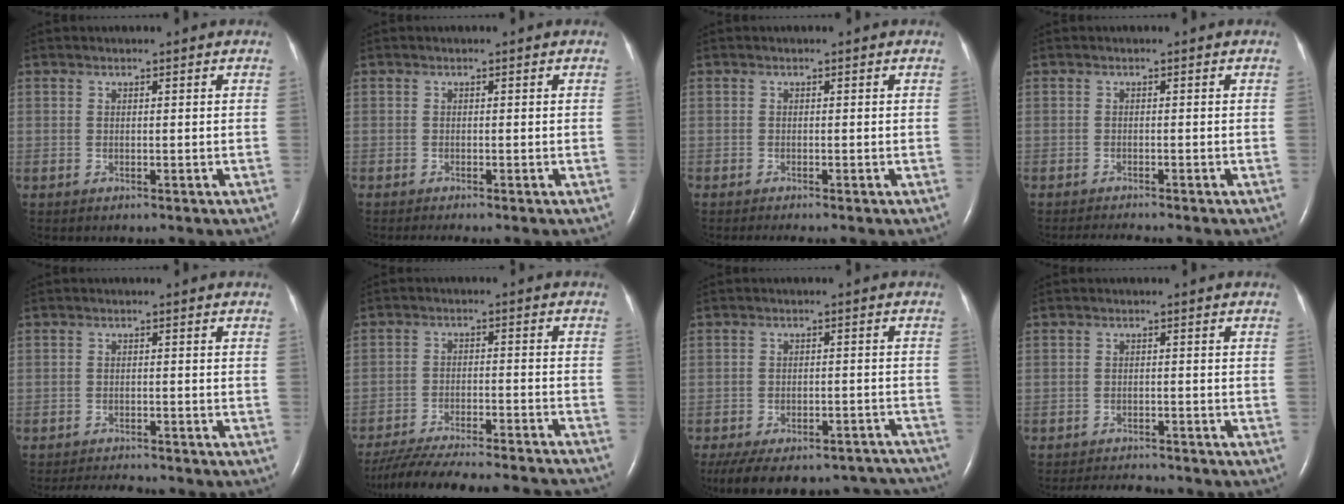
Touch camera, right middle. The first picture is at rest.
{"total": 2.1, "force": [-1.7, -0.2, 1.1], "torque": [-0.015, -0.003, -0.025]}
{"total": 1.9, "force": [-1.7, -0.1, 1.0], "torque": [-0.014, -0.004, -0.024]}
{"total": 3.2, "force": [-3.0, -0.3, 1.1], "torque": [-0.020, -0.012, -0.045]}
{"total": 5.3, "force": [-5.1, 0.5, 1.2], "torque": [-0.022, -0.012, -0.078]}
{"total": 24.5, "force": [-22.4, 1.7, 9.9], "torque": [-0.156, -0.043, -0.313]}
{"total": 21.6, "force": [-19.1, 7.0, 7.3], "torque": [-0.141, -0.001, -0.244]}
{"total": 6.1, "force": [-5.9, 1.0, 1.1], "torque": [-0.019, -0.007, -0.086]}